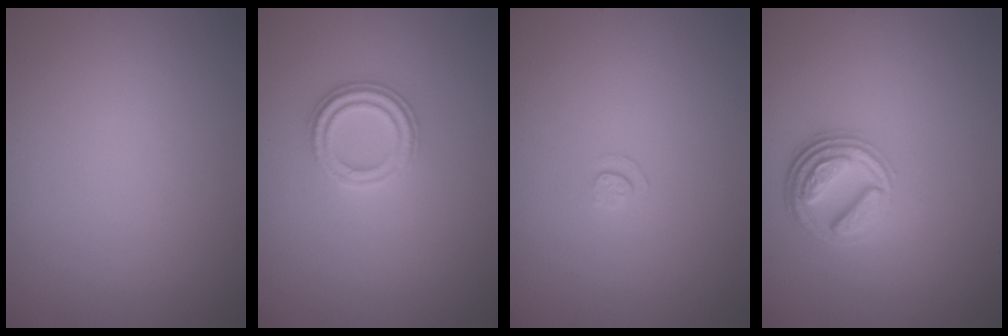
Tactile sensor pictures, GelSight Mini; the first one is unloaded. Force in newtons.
{"total": 2.4, "press": 2.4, "slide": 0.2}
{"total": 0.6, "press": 0.3, "slide": 0.6}
{"total": 4.4, "press": 3.4, "slide": 2.9}